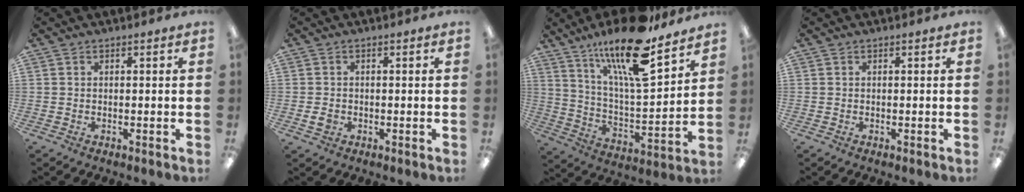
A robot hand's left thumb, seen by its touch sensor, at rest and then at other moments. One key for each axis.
{"total": 2.3, "fx": -0.5, "fy": 1.9, "fz": 1.1, "tx": -0.017, "ty": 0.004, "tz": -0.008}
{"total": 20.5, "fx": 15.0, "fy": 5.3, "fz": 13.0, "tx": -0.235, "ty": -0.092, "tz": 0.251}
{"total": 0.0}